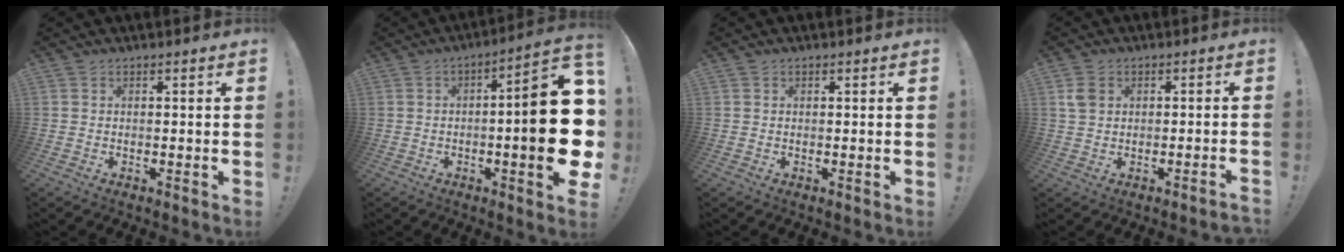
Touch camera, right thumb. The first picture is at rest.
{"total": 19.3, "force": [-1.8, 3.3, 19.0], "torque": [-0.264, 0.003, -0.024]}
{"total": 0.0}
{"total": 3.5, "force": [-0.2, 2.5, 2.4], "torque": [-0.043, 0.011, 0.000]}